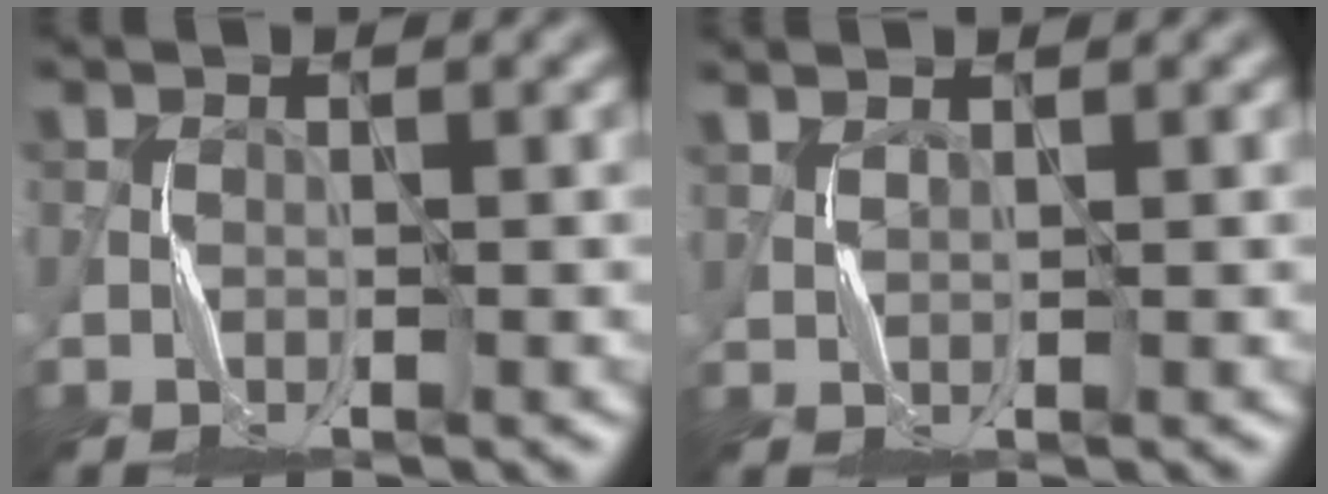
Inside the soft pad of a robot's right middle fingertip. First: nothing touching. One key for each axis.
{"total": 1.7, "fx": 1.4, "fy": 0.4, "fz": 0.9, "tx": -0.018, "ty": 0.004, "tz": 0.015}